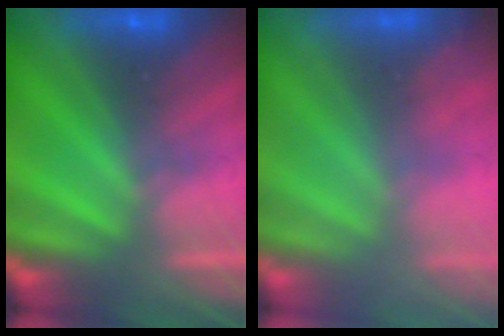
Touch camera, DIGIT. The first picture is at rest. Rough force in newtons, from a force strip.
{"total": 1.0}